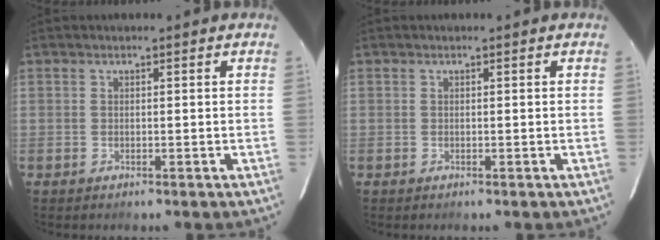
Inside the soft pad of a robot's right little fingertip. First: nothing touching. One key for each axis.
{"total": 0.0}